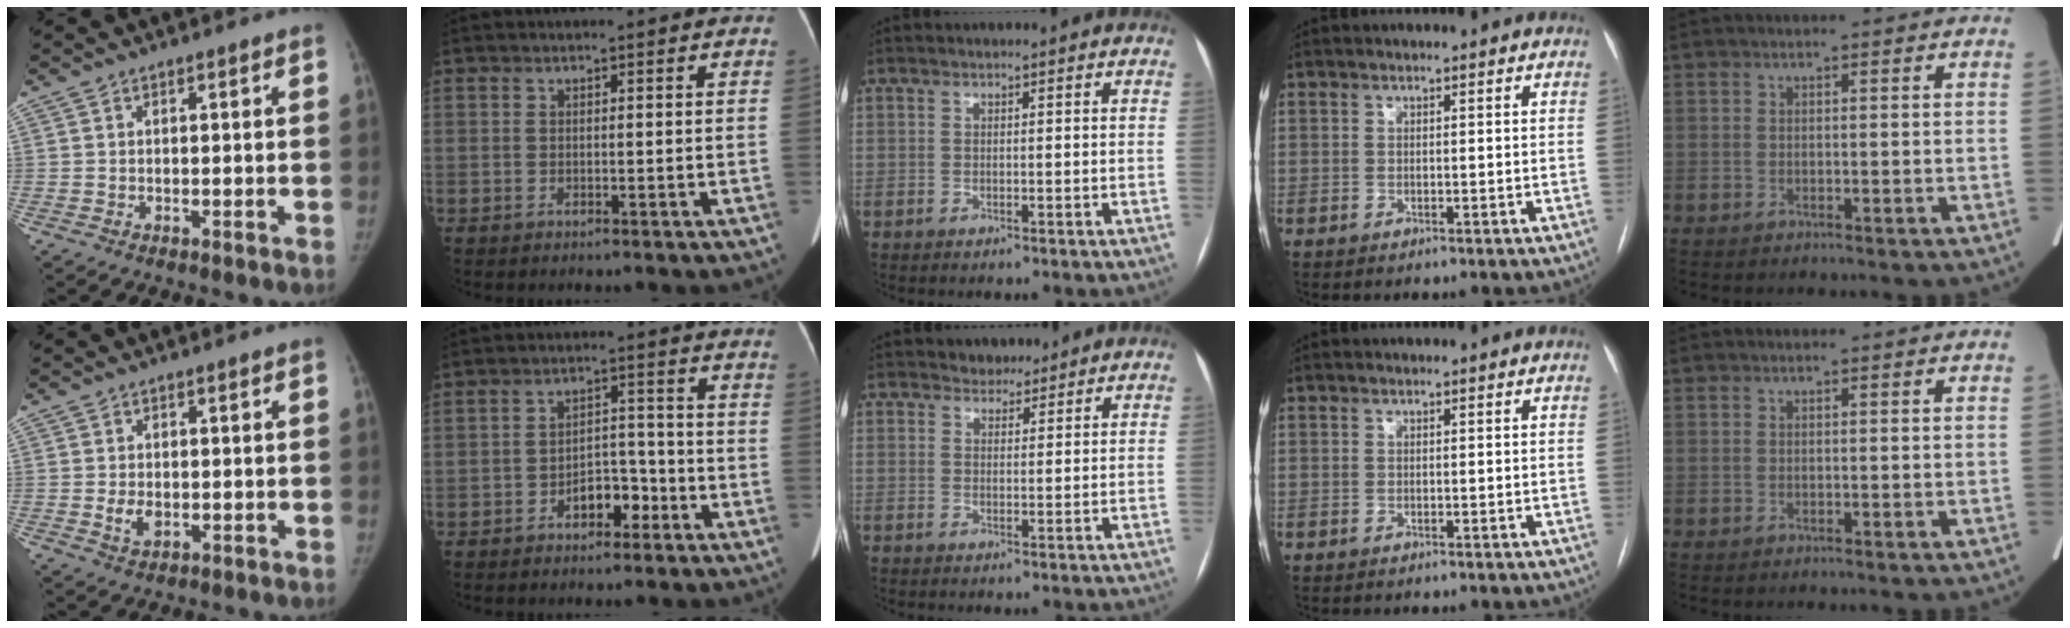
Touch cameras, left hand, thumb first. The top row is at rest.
{"thumb": {"total": 3.3, "force": [-0.4, 2.2, 2.4], "torque": [-0.041, -0.004, -0.001]}, "index": {"total": 5.1, "force": [-2.9, 2.7, 3.2], "torque": [-0.050, 0.021, -0.047]}, "middle": {"total": 2.4, "force": [2.1, 1.2, 0.0], "torque": [0.000, 0.005, 0.032]}}